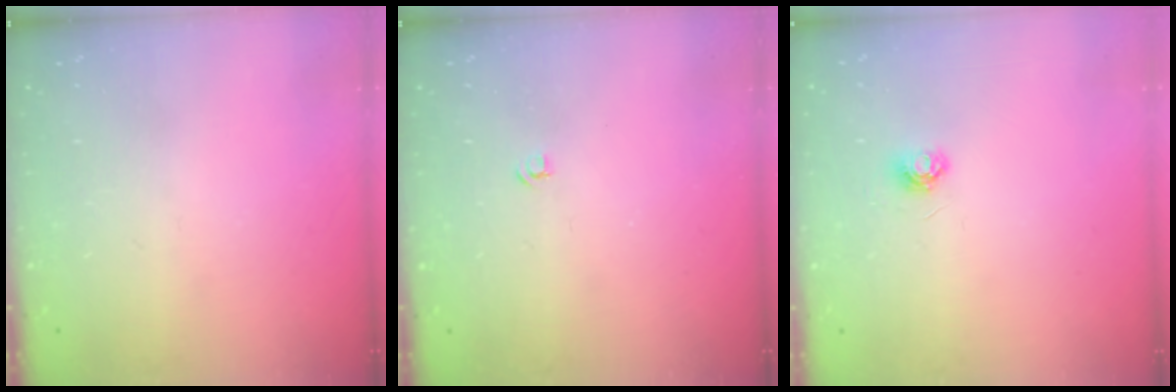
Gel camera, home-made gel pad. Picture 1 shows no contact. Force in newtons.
{"total": 3.2, "press": 3.2, "slide": 0.4}
{"total": 4.5, "press": 4.5, "slide": 0.5}